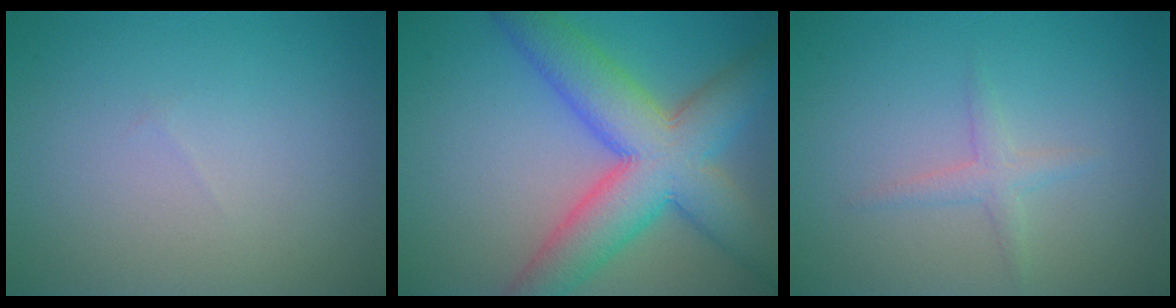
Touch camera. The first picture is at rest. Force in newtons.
{"total": 9.9, "press": 9.9, "slide": 0.4}
{"total": 1.5, "press": 1.5, "slide": 0.1}